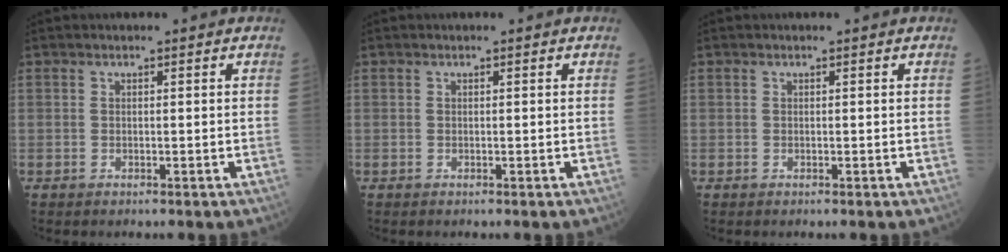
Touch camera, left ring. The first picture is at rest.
{"total": 0.0}
{"total": 0.0}